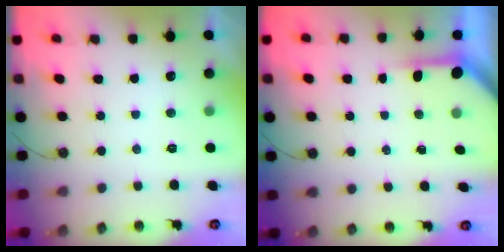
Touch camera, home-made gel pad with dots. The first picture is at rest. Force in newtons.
{"total": 3.7, "press": 3.7, "slide": 0.4}